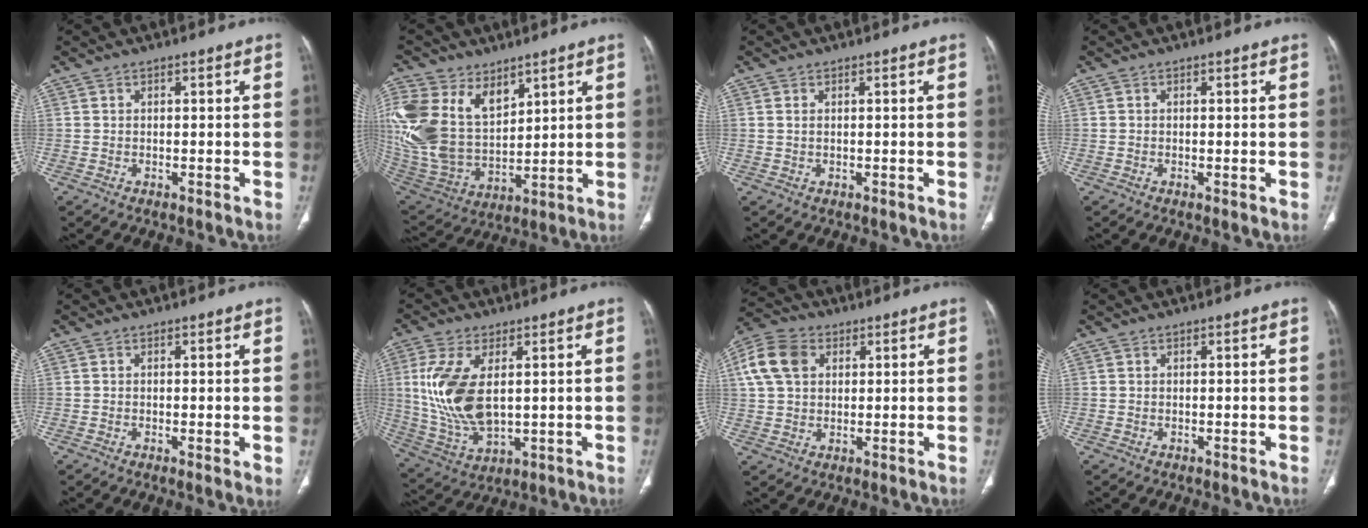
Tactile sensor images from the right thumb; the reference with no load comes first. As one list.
[{"total": 22.8, "force": [9.8, 14.7, 14.4], "torque": [-0.319, -0.019, 0.210]}, {"total": 0.7, "force": [0.3, 0.3, 0.6], "torque": [-0.016, 0.005, 0.008]}, {"total": 0.6, "force": [-0.1, 0.1, 0.6], "torque": [-0.014, -0.004, -0.001]}, {"total": 1.7, "force": [-0.1, 0.4, 1.6], "torque": [-0.032, -0.007, -0.002]}, {"total": 14.4, "force": [2.2, 7.5, 12.1], "torque": [-0.259, -0.014, 0.058]}, {"total": 10.3, "force": [3.2, 7.4, 6.4], "torque": [-0.125, 0.014, 0.056]}, {"total": 0.0}]